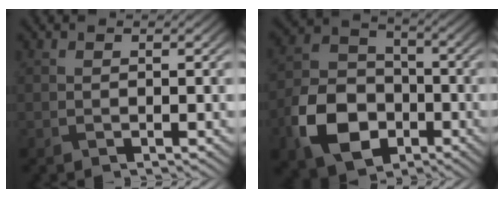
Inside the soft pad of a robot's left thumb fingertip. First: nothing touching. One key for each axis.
{"total": 10.7, "fx": -4.4, "fy": 7.6, "fz": 6.1, "tx": -0.144, "ty": -0.013, "tz": -0.095}